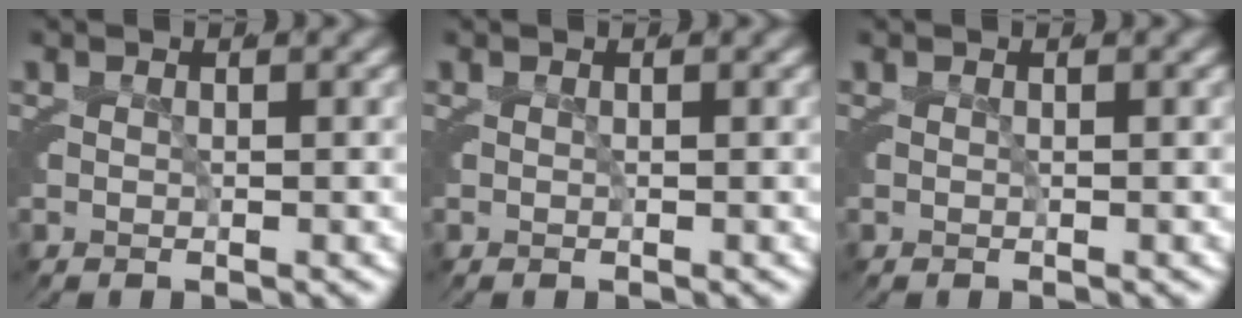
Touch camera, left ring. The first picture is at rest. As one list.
[{"total": 0.0}, {"total": 0.0}]